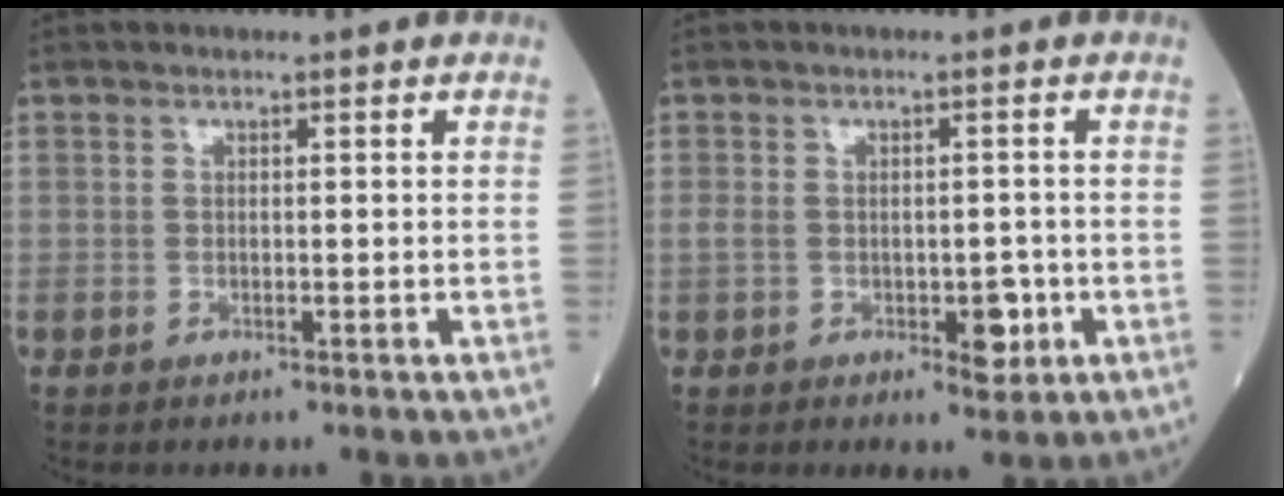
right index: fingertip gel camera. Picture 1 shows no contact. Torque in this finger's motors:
{"motor_torque": [0.72, -0.11, 0.34, 0.06]}